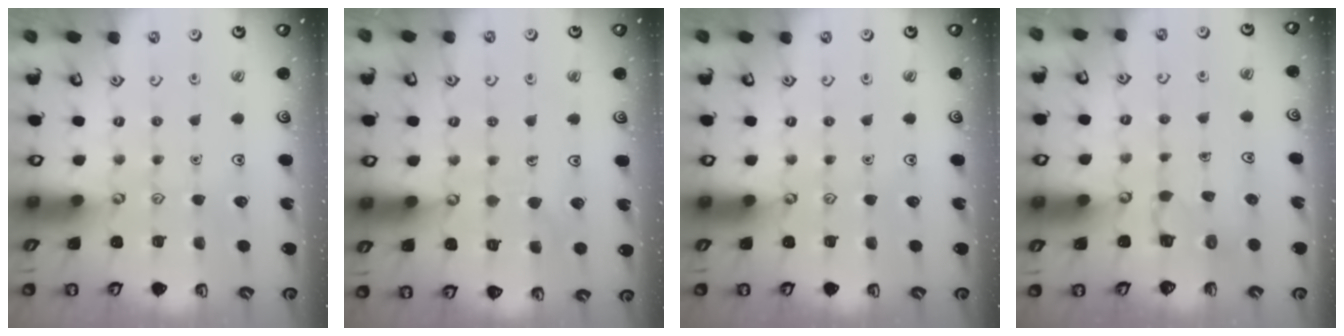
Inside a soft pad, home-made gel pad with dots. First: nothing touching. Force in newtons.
{"total": 5.1, "press": 5.1, "slide": 0.5}
{"total": 0.0}
{"total": 2.9, "press": 2.9, "slide": 0.3}